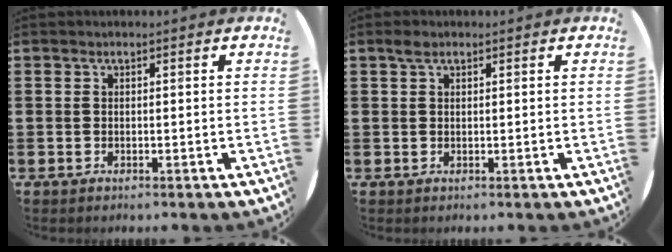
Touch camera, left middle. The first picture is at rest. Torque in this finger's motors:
{"motor_torque": [0.22, -0.11, -0.15, -0.06]}